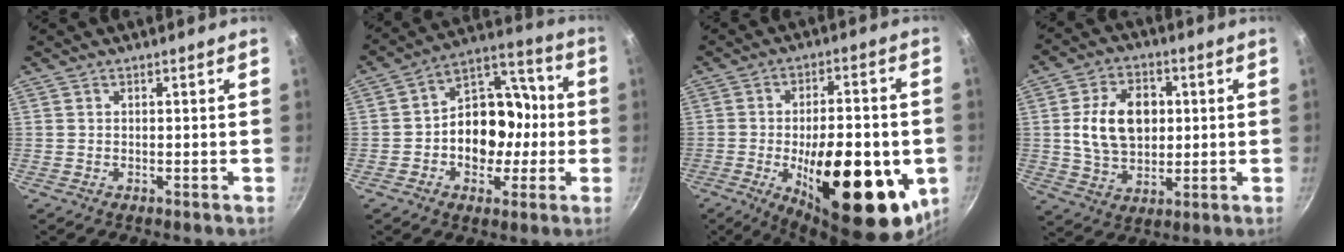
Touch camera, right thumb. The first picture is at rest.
{"total": 15.8, "force": [-1.9, 12.0, 10.1], "torque": [-0.098, 0.049, -0.038]}
{"total": 26.4, "force": [-6.3, 11.1, 23.1], "torque": [-0.307, 0.001, -0.080]}
{"total": 13.2, "force": [1.6, 9.3, 9.2], "torque": [-0.131, 0.002, 0.028]}